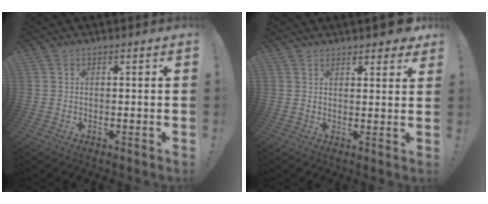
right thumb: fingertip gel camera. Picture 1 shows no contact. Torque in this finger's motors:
{"motor_torque": [0.02, 0.08, 0.35, 0.35, 0.01]}